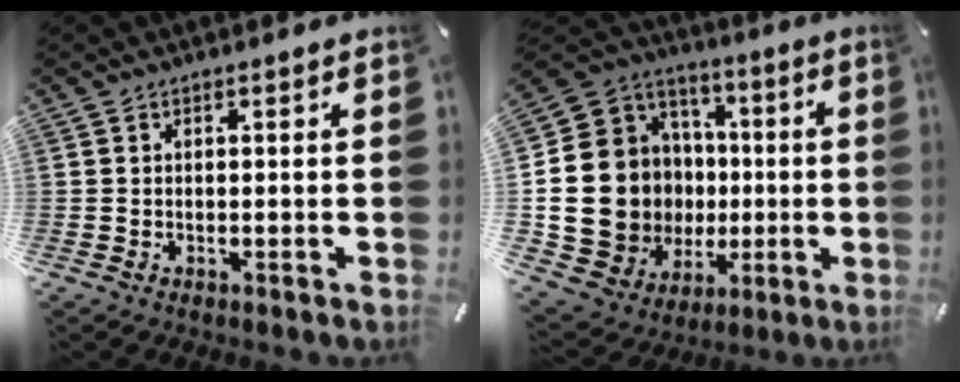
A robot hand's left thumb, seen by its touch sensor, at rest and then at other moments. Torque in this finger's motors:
{"motor_torque": [1.04, 1.99, 1.86, 0.24, 0.48]}